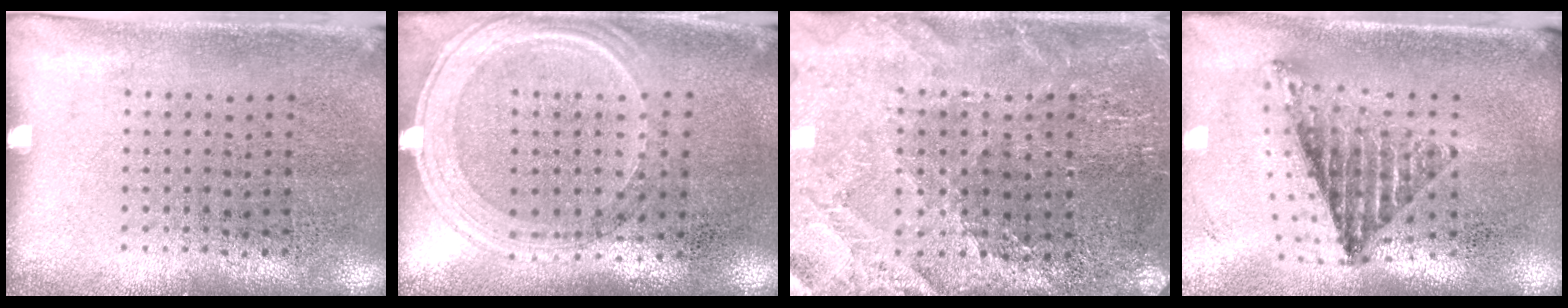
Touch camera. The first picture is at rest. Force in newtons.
{"total": 1.2, "press": 1.2, "slide": 0.3}
{"total": 2.7, "press": 2.7, "slide": 0.3}
{"total": 1.1, "press": 1.0, "slide": 0.5}